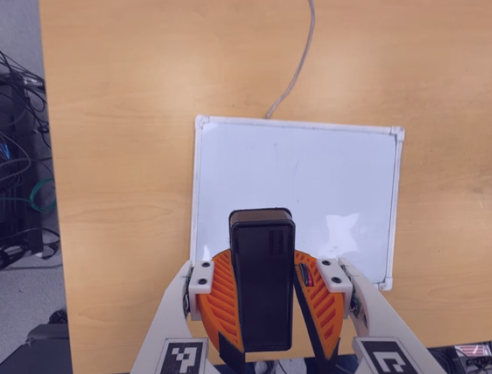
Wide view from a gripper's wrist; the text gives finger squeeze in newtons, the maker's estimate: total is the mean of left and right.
{"total": 8.1, "left": 8.9, "right": 7.4}